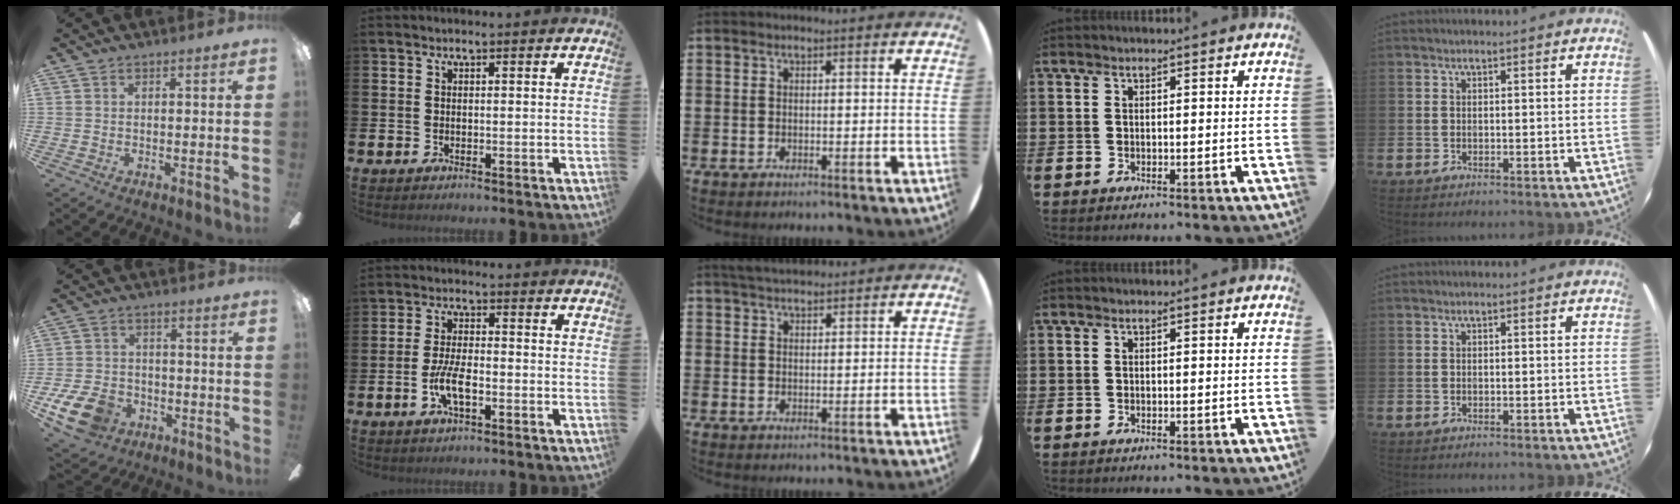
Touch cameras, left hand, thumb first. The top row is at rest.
{"thumb": {"total": 11.5, "force": [-6.0, 7.7, 6.1], "torque": [-0.142, 0.037, -0.110]}, "index": {"total": 5.1, "force": [-1.6, 1.8, 4.5], "torque": [-0.089, 0.002, -0.031]}, "middle": {"total": 2.8, "force": [2.6, 0.6, 0.6], "torque": [-0.017, 0.000, 0.049]}}